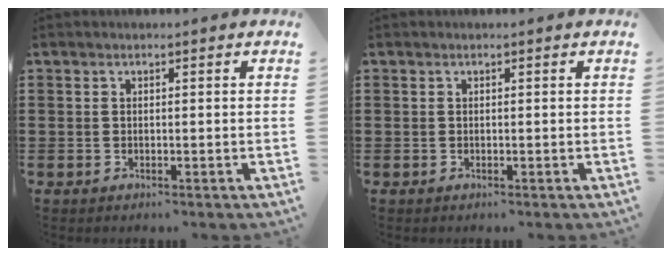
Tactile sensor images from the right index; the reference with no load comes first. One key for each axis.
{"total": 0.0}